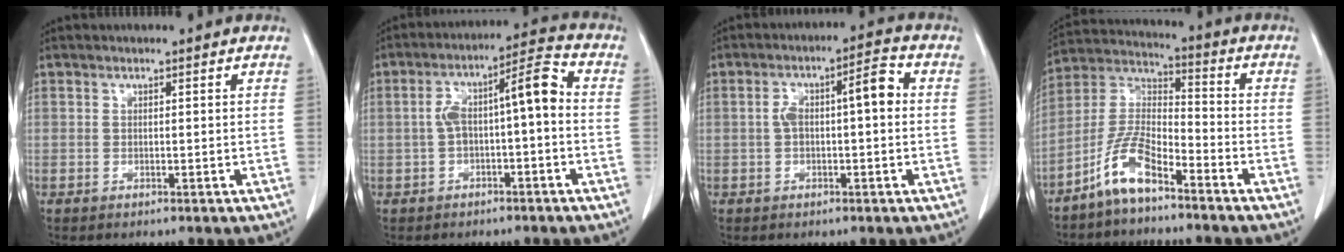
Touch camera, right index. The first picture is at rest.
{"total": 8.7, "force": [-0.4, 1.8, 8.5], "torque": [-0.147, 0.041, -0.007]}
{"total": 6.7, "force": [0.4, 1.9, 6.4], "torque": [-0.115, 0.034, 0.007]}
{"total": 9.3, "force": [-6.5, 2.6, 6.2], "torque": [-0.139, 0.007, -0.132]}